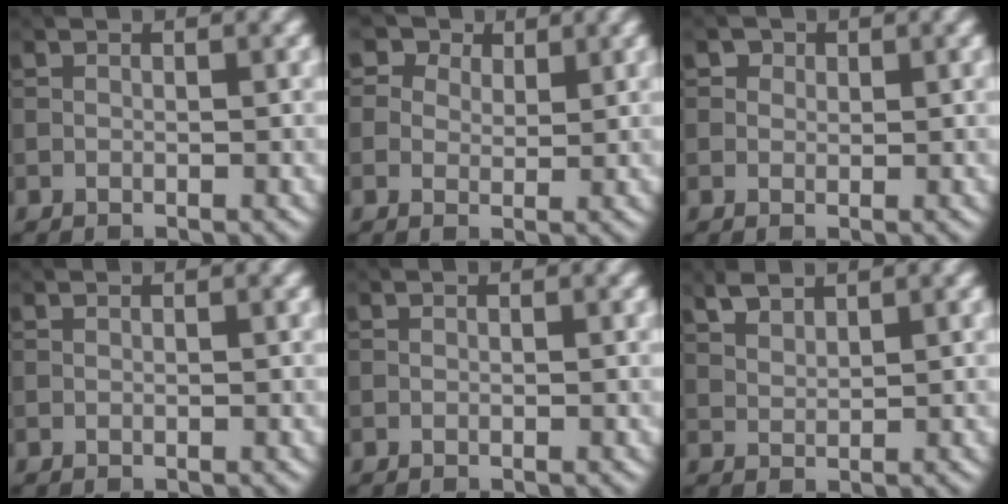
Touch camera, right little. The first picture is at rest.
{"total": 5.1, "force": [3.5, 3.3, 1.9], "torque": [-0.051, 0.002, 0.046]}
{"total": 1.4, "force": [0.8, 1.1, 0.5], "torque": [-0.004, -0.002, 0.004]}
{"total": 0.0}
{"total": 0.0}
{"total": 2.1, "force": [1.7, 0.7, 0.9], "torque": [-0.023, 0.003, 0.039]}